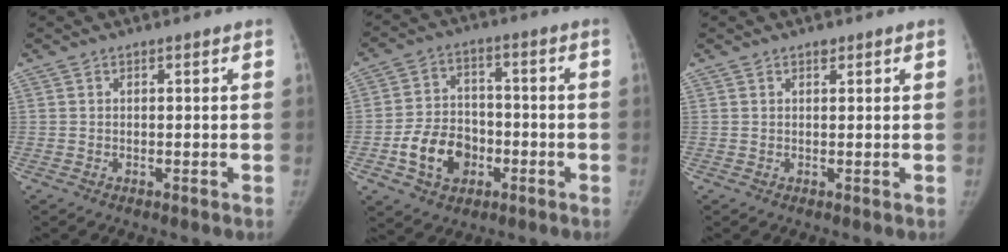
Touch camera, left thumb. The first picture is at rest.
{"total": 11.2, "force": [-4.0, 8.5, 6.1], "torque": [-0.078, 0.025, -0.071]}
{"total": 0.7, "force": [0.5, 0.5, 0.3], "torque": [0.002, -0.002, 0.005]}